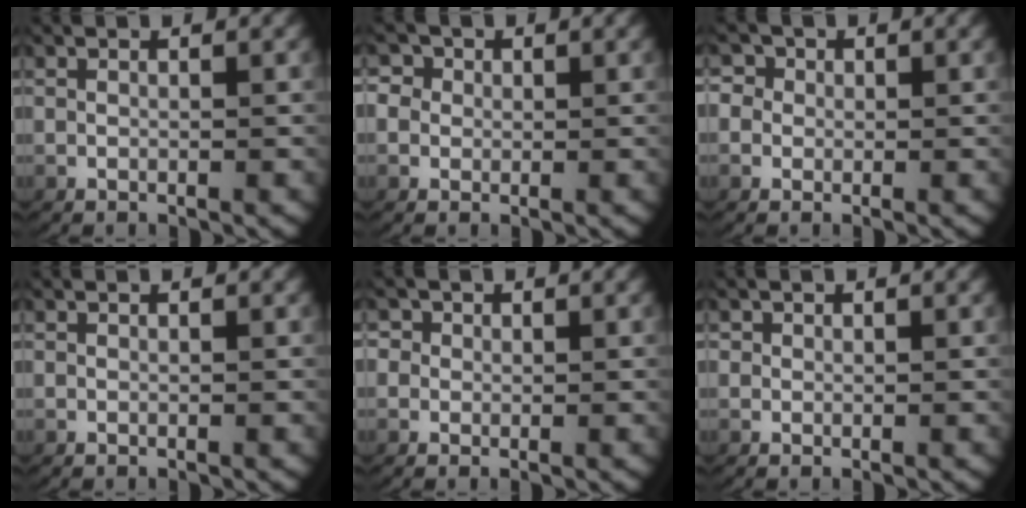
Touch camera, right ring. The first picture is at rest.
{"total": 3.9, "force": [0.8, 3.6, 1.4], "torque": [-0.038, 0.001, 0.005]}
{"total": 3.6, "force": [0.5, 3.4, 1.1], "torque": [-0.032, 0.003, -0.002]}
{"total": 0.0}
{"total": 2.6, "force": [0.5, 2.4, 0.8], "torque": [-0.024, 0.000, 0.002]}
{"total": 0.9, "force": [0.2, 0.8, 0.2], "torque": [-0.008, -0.007, 0.004]}